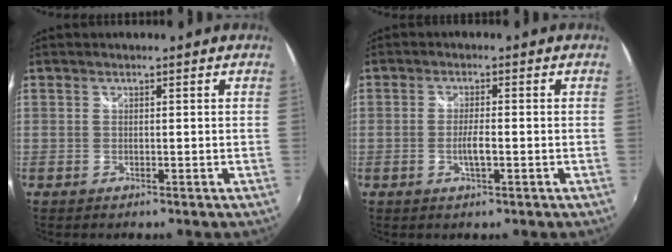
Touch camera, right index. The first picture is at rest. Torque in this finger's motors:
{"motor_torque": [0.13, -0.09, 0.08, 0.05]}